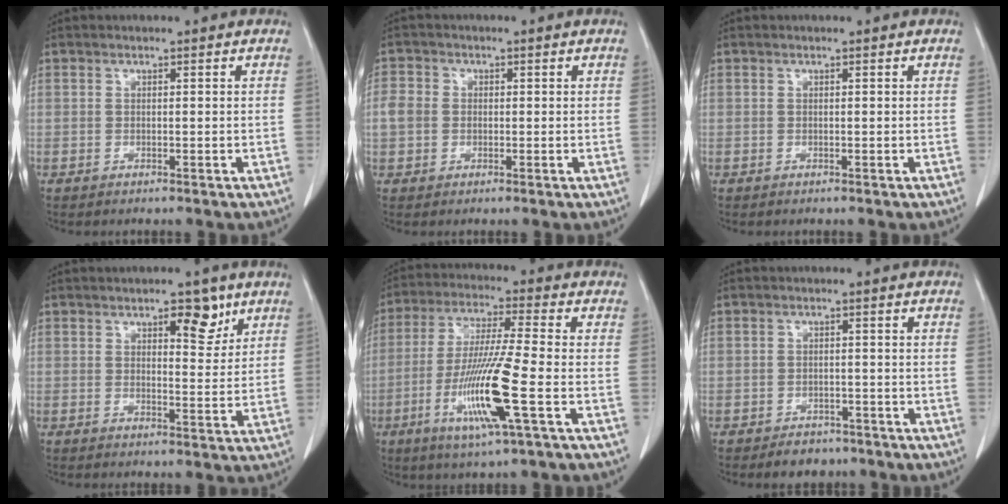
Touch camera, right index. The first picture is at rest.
{"total": 3.3, "force": [-0.1, 2.9, 1.5], "torque": [-0.038, 0.012, -0.005]}
{"total": 0.0}
{"total": 5.2, "force": [3.1, 2.0, 3.6], "torque": [-0.044, -0.002, 0.042]}
{"total": 13.5, "force": [-4.4, -0.2, 12.8], "torque": [-0.258, -0.021, -0.087]}
{"total": 3.9, "force": [-3.0, 2.3, 0.9], "torque": [-0.014, 0.005, -0.039]}